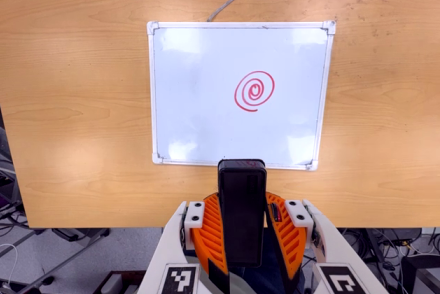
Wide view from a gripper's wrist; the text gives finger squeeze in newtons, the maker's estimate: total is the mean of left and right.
{"total": 8.4, "left": 6.9, "right": 9.8}